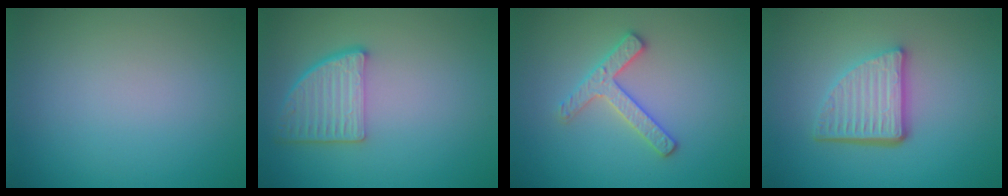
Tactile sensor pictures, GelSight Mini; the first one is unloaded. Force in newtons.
{"total": 4.5, "press": 3.5, "slide": 2.8}
{"total": 2.5, "press": 2.5, "slide": 0.4}
{"total": 5.1, "press": 3.6, "slide": 3.6}